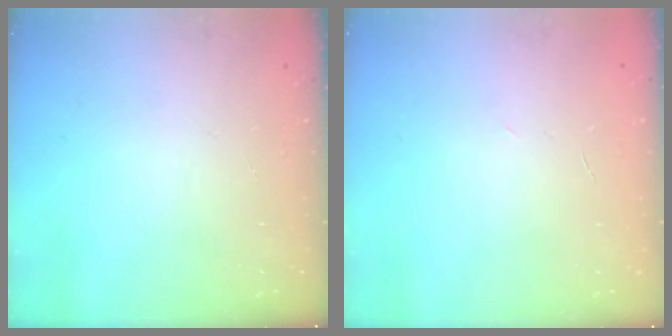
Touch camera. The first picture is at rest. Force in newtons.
{"total": 1.8, "press": 1.7, "slide": 0.5}